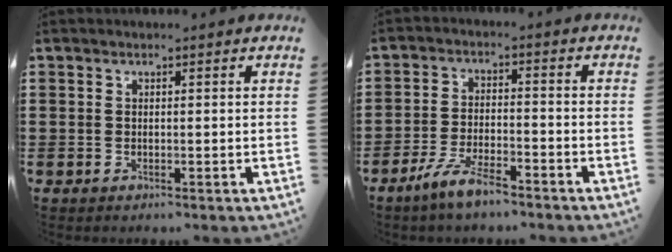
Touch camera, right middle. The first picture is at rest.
{"total": 5.9, "force": [-4.7, 1.1, 3.3], "torque": [-0.081, -0.005, -0.093]}